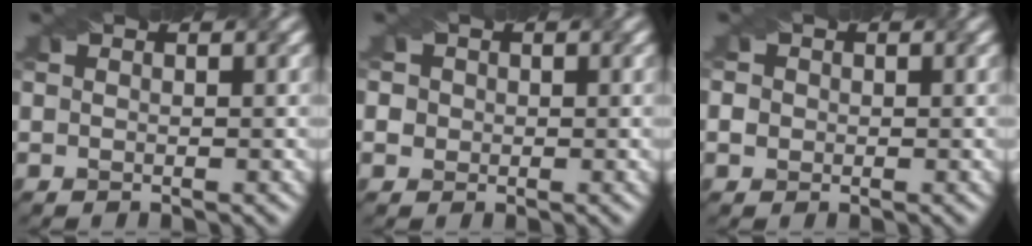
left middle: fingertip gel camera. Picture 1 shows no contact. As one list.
[{"total": 3.2, "force": [1.0, 2.7, 1.2], "torque": [-0.016, 0.025, 0.004]}, {"total": 1.7, "force": [0.2, 1.6, 0.6], "torque": [-0.004, 0.017, -0.001]}]